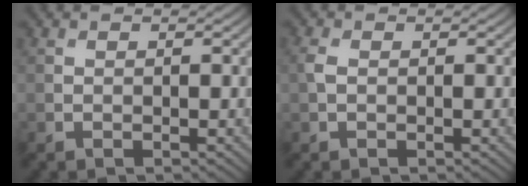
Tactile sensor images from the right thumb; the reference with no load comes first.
{"total": 1.2, "force": [0.1, 0.8, 1.0], "torque": [-0.028, 0.004, -0.002]}